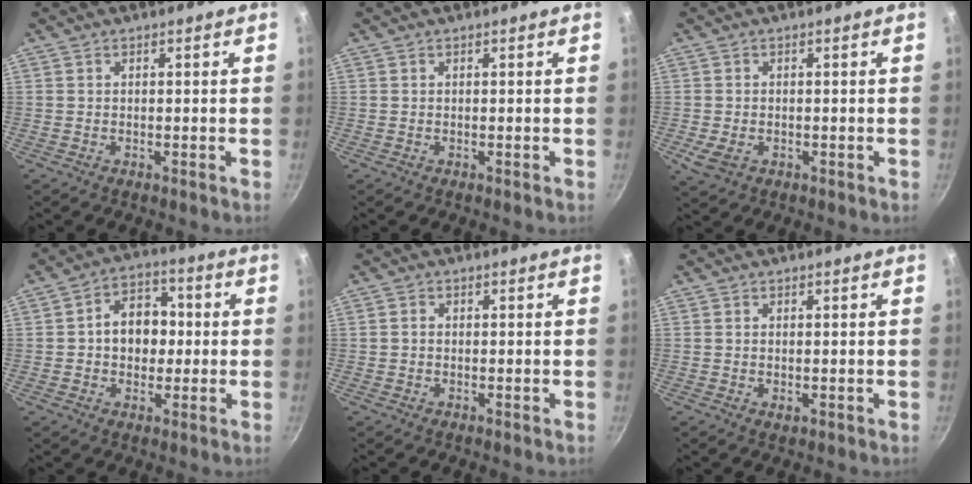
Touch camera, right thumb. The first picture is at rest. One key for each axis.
{"total": 0.0}
{"total": 3.8, "fx": -1.0, "fy": 2.6, "fz": 2.5, "tx": -0.049, "ty": -0.006, "tz": -0.014}
{"total": 9.8, "fx": 0.2, "fy": 7.4, "fz": 6.3, "tx": -0.054, "ty": 0.018, "tz": -0.007}
{"total": 1.1, "fx": -0.1, "fy": 1.0, "fz": 0.5, "tx": -0.010, "ty": 0.006, "tz": -0.003}
{"total": 1.0, "fx": 0.0, "fy": 0.6, "fz": 0.9, "tx": -0.014, "ty": -0.002, "tz": 0.001}